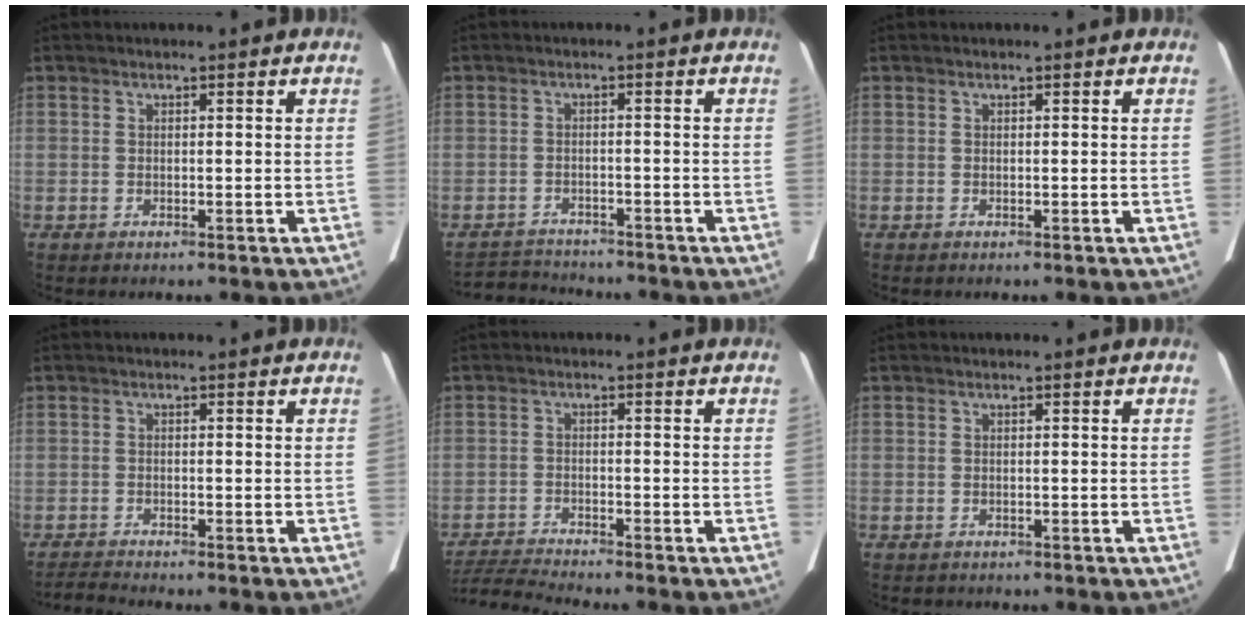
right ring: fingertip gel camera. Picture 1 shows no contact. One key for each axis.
{"total": 6.1, "fx": -6.0, "fy": 0.7, "fz": 0.6, "tx": -0.017, "ty": -0.004, "tz": -0.094}
{"total": 0.0}
{"total": 2.2, "fx": -2.0, "fy": -0.9, "fz": 0.0, "tx": -0.014, "ty": -0.017, "tz": -0.041}
{"total": 5.6, "fx": -5.3, "fy": -1.8, "fz": 0.5, "tx": -0.020, "ty": -0.013, "tz": -0.099}
{"total": 0.7, "fx": -0.6, "fy": 0.4, "fz": 0.1, "tx": -0.012, "ty": 0.001, "tz": -0.008}